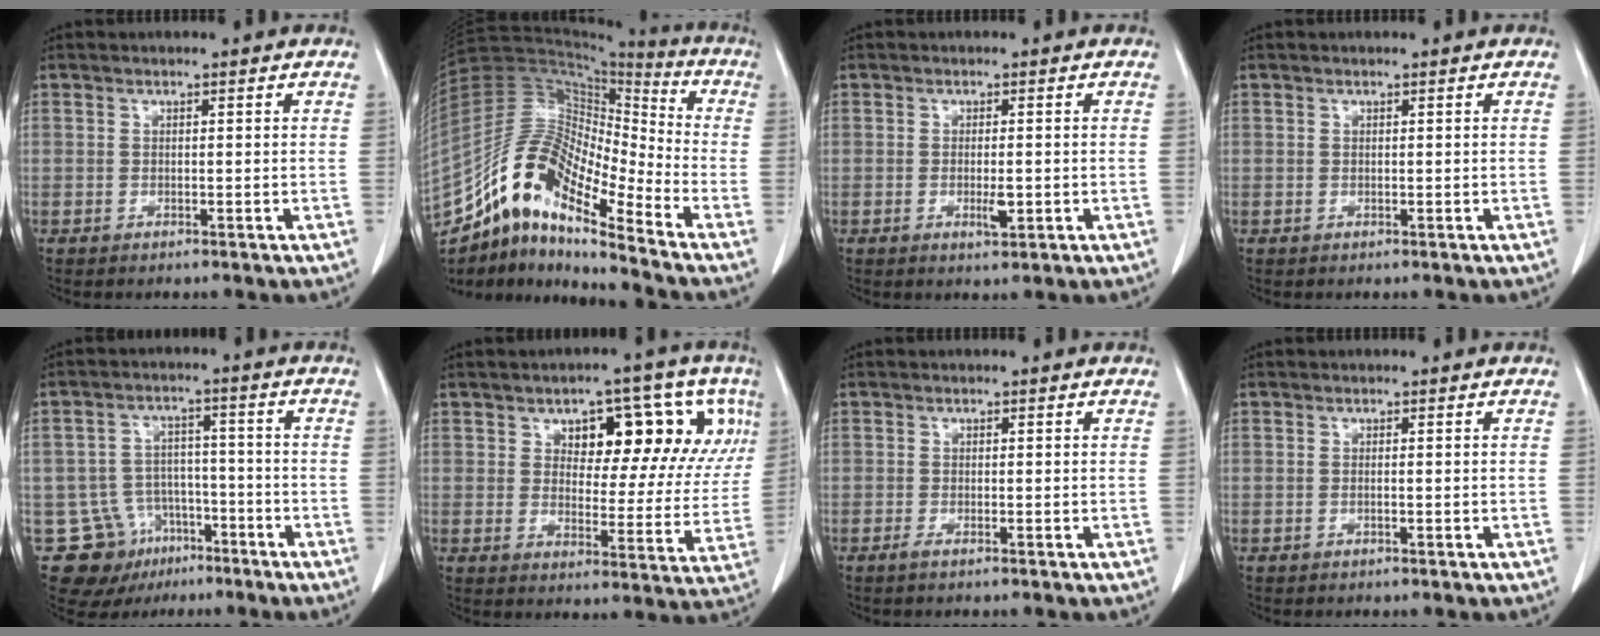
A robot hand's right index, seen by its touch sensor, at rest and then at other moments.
{"total": 18.4, "force": [-13.2, 4.3, 12.0], "torque": [-0.227, 0.033, -0.238]}
{"total": 2.8, "force": [-0.7, 0.8, 2.6], "torque": [-0.047, -0.003, -0.007]}
{"total": 0.0}
{"total": 12.9, "force": [-7.0, 10.2, 3.5], "torque": [-0.068, 0.042, -0.099]}
{"total": 18.8, "force": [7.6, 9.2, 14.5], "torque": [-0.196, 0.033, 0.112]}
{"total": 1.6, "force": [-0.7, 0.4, 1.4], "torque": [-0.027, 0.001, -0.011]}
{"total": 0.8, "force": [-0.2, 0.1, 0.7], "torque": [-0.018, 0.003, 0.002]}